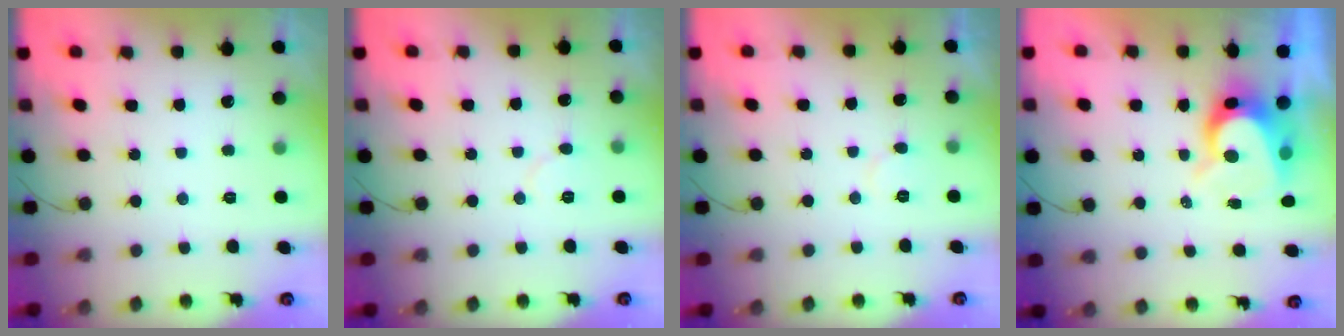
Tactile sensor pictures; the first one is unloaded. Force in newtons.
{"total": 3.8, "press": 3.7, "slide": 0.4}
{"total": 3.5, "press": 3.5, "slide": 0.4}
{"total": 9.0, "press": 9.0, "slide": 0.7}